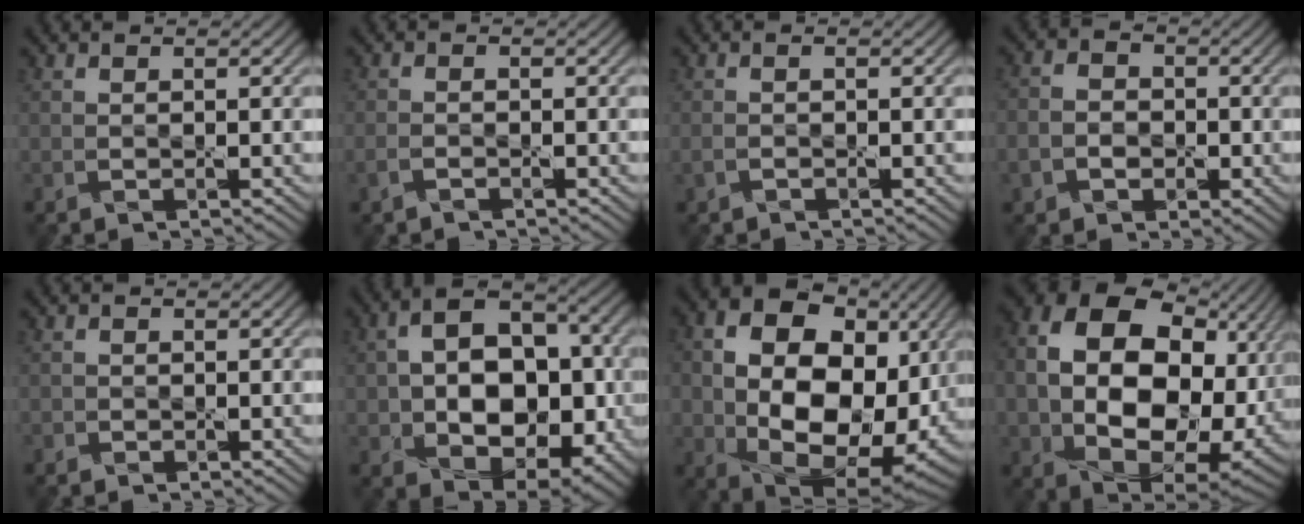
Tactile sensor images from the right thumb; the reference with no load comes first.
{"total": 1.5, "force": [-1.1, 0.5, 0.8], "torque": [-0.024, -0.002, -0.025]}
{"total": 1.0, "force": [-0.5, 0.3, 0.7], "torque": [-0.019, -0.001, -0.012]}
{"total": 5.0, "force": [-1.5, 4.1, 2.4], "torque": [-0.043, -0.007, -0.039]}
{"total": 0.6, "force": [-0.4, 0.5, 0.0], "torque": [0.000, -0.003, -0.008]}
{"total": 14.0, "force": [-1.1, 9.5, 10.2], "torque": [-0.171, -0.006, -0.012]}
{"total": 17.9, "force": [0.0, 12.4, 13.0], "torque": [-0.247, -0.041, 0.023]}
{"total": 21.1, "force": [1.6, 14.8, 15.0], "torque": [-0.326, -0.038, 0.078]}